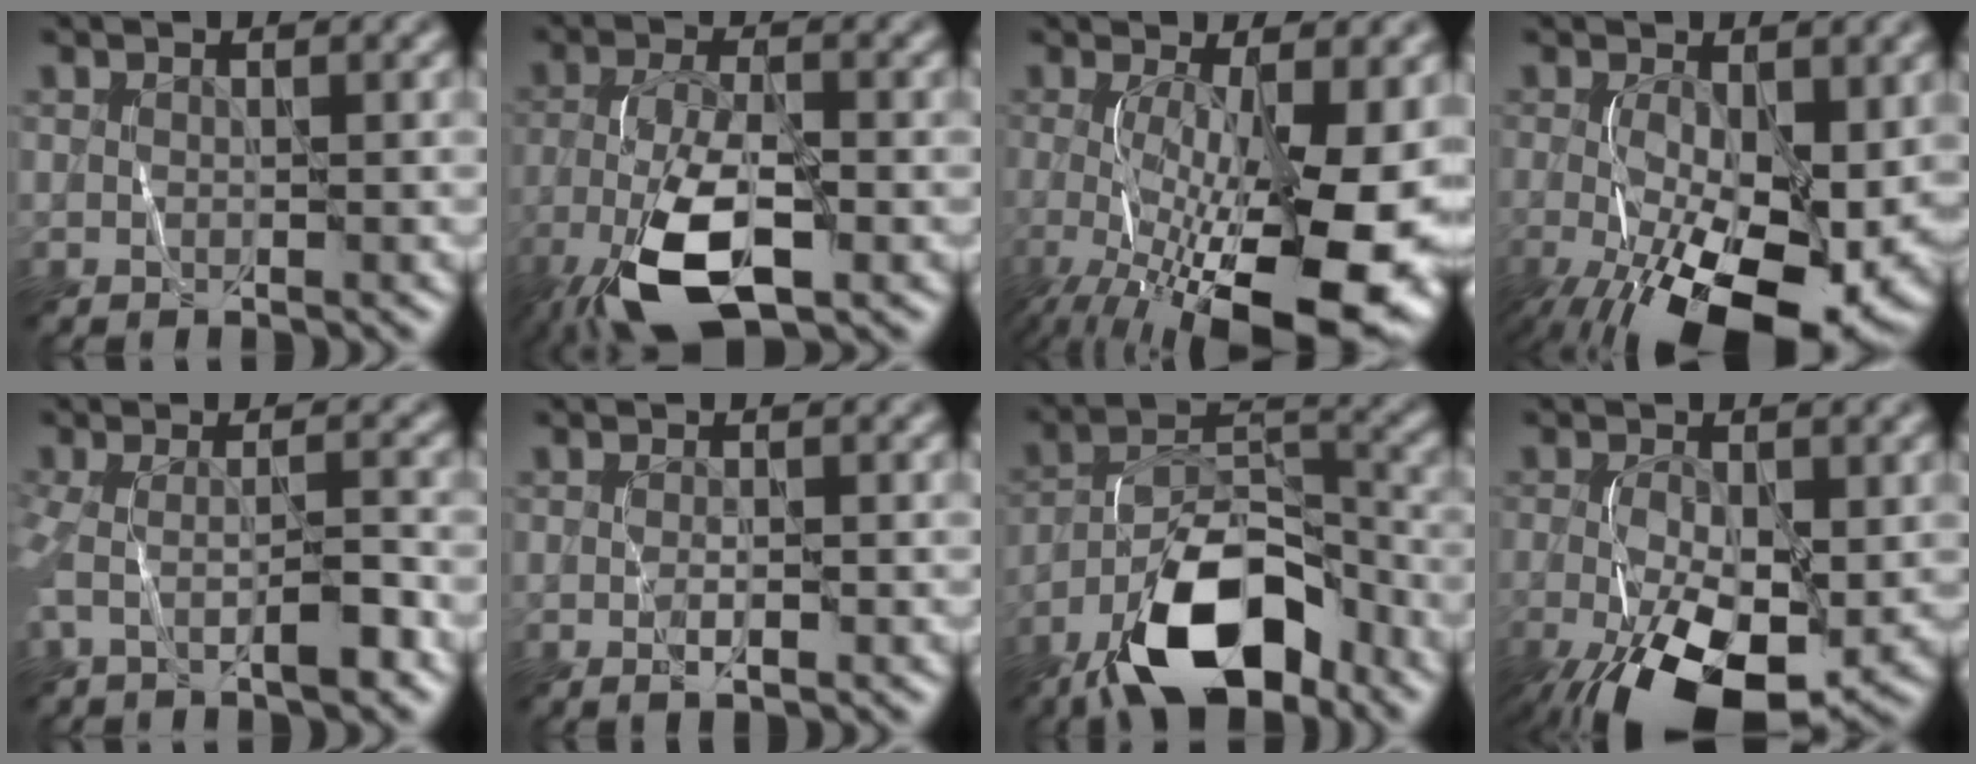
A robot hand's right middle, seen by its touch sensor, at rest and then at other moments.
{"total": 9.2, "force": [-4.6, 3.6, 7.2], "torque": [-0.155, -0.009, -0.086]}
{"total": 14.3, "force": [-3.3, 5.1, 12.9], "torque": [-0.204, -0.026, -0.044]}
{"total": 16.4, "force": [-4.8, 7.8, 13.6], "torque": [-0.232, -0.044, -0.065]}
{"total": 4.3, "force": [-1.5, 1.0, 3.9], "torque": [-0.072, -0.008, -0.037]}
{"total": 1.1, "force": [-0.2, 0.2, 1.1], "torque": [-0.020, -0.003, -0.007]}
{"total": 11.6, "force": [-7.3, 4.7, 7.6], "torque": [-0.133, 0.013, -0.143]}
{"total": 13.2, "force": [-5.2, 6.2, 10.5], "torque": [-0.193, -0.035, -0.087]}